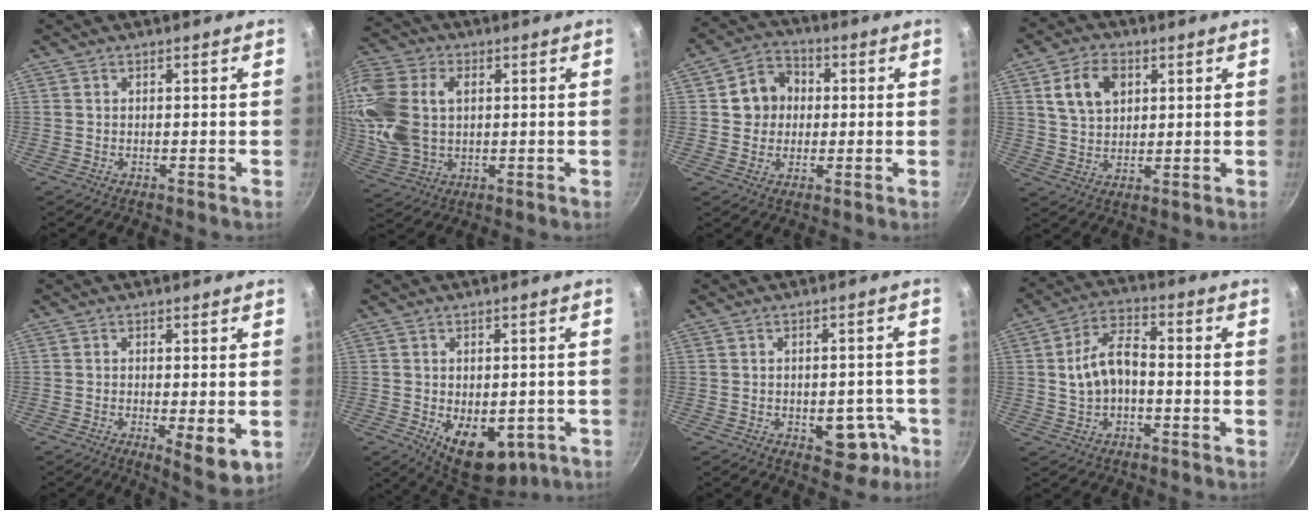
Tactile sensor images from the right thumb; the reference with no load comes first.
{"total": 20.3, "force": [2.9, 14.2, 14.3], "torque": [-0.353, 0.013, 0.061]}
{"total": 8.7, "force": [0.8, 7.7, 4.0], "torque": [-0.033, 0.013, 0.004]}
{"total": 9.2, "force": [3.3, 6.3, 5.8], "torque": [-0.087, -0.006, 0.063]}
{"total": 6.8, "force": [-1.6, 2.0, 6.3], "torque": [-0.095, -0.020, -0.021]}
{"total": 12.7, "force": [-4.6, 7.4, 9.2], "torque": [-0.117, -0.001, -0.049]}
{"total": 7.5, "force": [-3.0, 4.6, 5.2], "torque": [-0.034, 0.024, -0.028]}
{"total": 9.2, "force": [-0.3, 5.6, 7.3], "torque": [-0.130, 0.030, -0.013]}